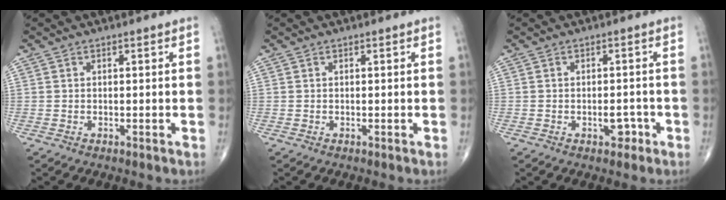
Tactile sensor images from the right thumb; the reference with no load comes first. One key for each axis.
{"total": 0.0}
{"total": 2.8, "fx": -1.3, "fy": 1.7, "fz": 1.8, "tx": -0.015, "ty": 0.009, "tz": -0.014}